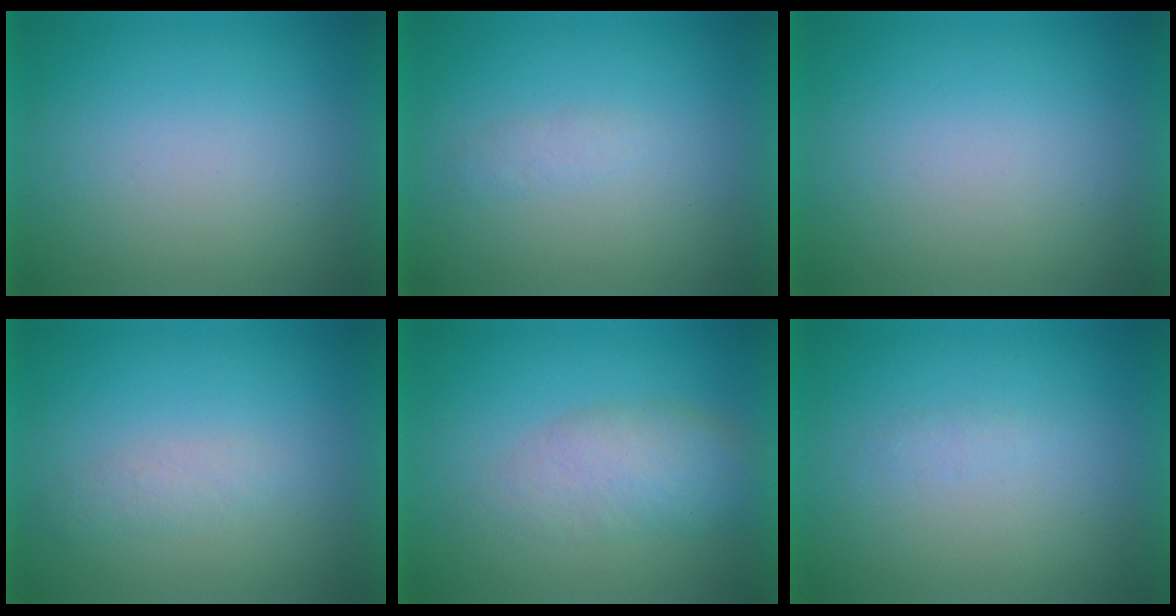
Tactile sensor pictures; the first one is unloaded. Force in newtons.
{"total": 1.5}
{"total": 0.0}
{"total": 1.8}
{"total": 4.4}
{"total": 1.0}